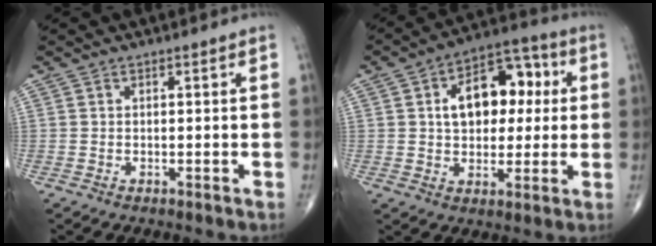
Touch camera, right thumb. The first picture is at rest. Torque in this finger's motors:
{"motor_torque": [0.91, 2.34, 0.99, 0.08, 0.05]}